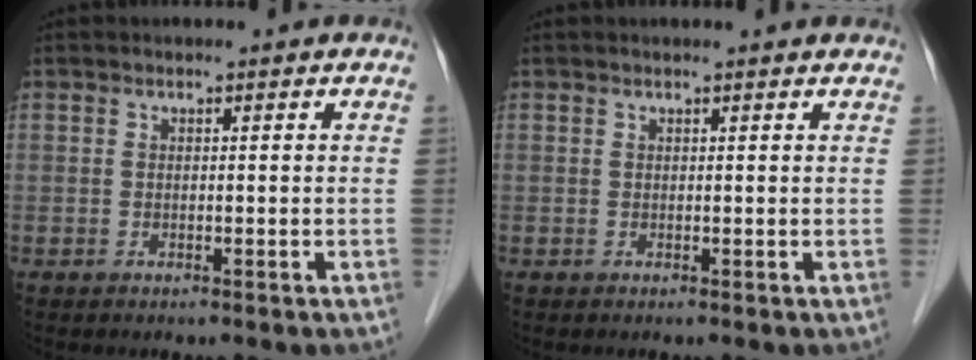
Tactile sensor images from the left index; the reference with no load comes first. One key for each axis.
{"total": 2.8, "fx": 2.6, "fy": 0.2, "fz": 0.8, "tx": -0.012, "ty": 0.011, "tz": 0.022}